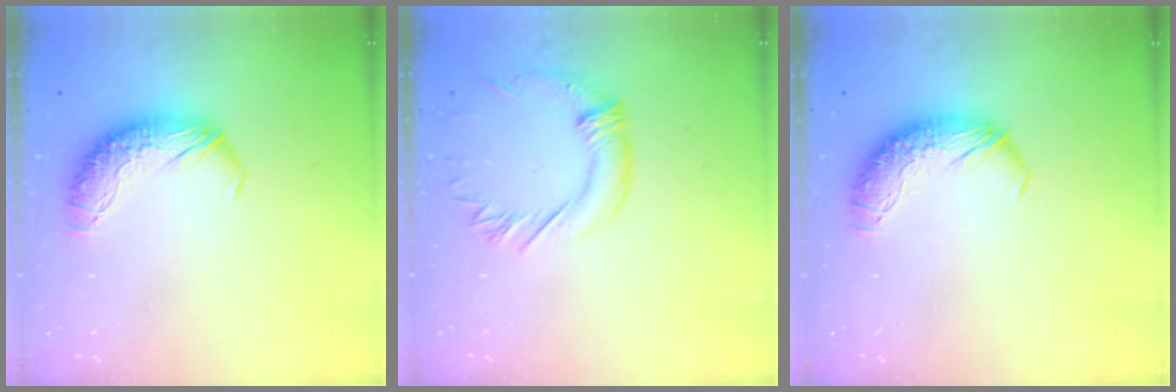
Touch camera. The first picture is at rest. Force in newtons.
{"total": 1.3, "press": 0.2, "slide": 1.2}
{"total": 0.0}